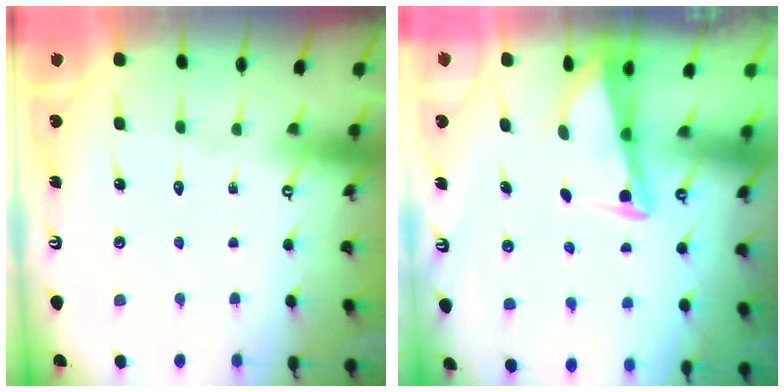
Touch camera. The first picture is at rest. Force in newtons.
{"total": 3.0, "press": 3.0, "slide": 0.3}